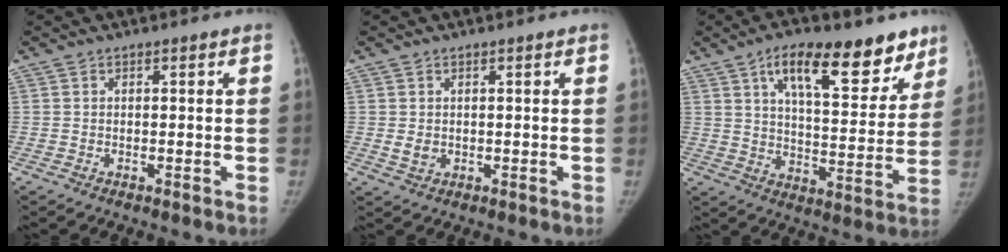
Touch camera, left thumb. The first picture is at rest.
{"total": 1.9, "force": [0.1, 1.5, 1.1], "torque": [-0.012, -0.003, 0.009]}
{"total": 19.0, "force": [11.5, 8.0, 12.8], "torque": [-0.137, -0.045, 0.177]}